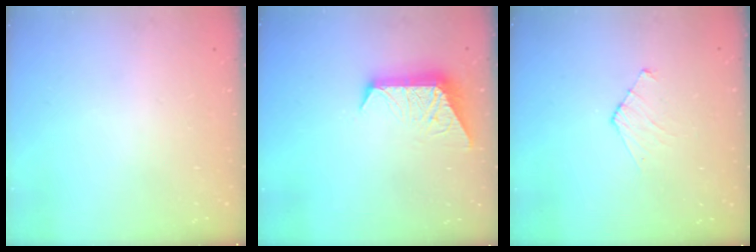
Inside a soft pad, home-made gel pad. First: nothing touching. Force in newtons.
{"total": 9.3, "press": 9.2, "slide": 0.7}
{"total": 4.4, "press": 4.4, "slide": 0.4}